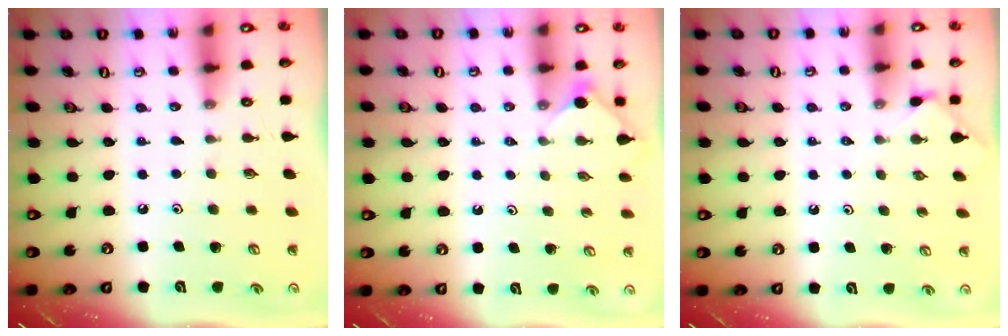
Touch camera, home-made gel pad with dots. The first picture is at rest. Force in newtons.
{"total": 2.9, "press": 2.8, "slide": 0.5}
{"total": 2.3, "press": 2.3, "slide": 0.4}